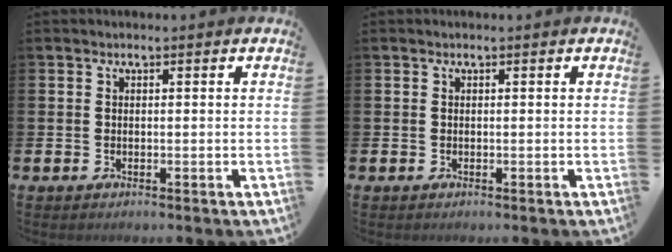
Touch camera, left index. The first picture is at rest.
{"total": 0.0}